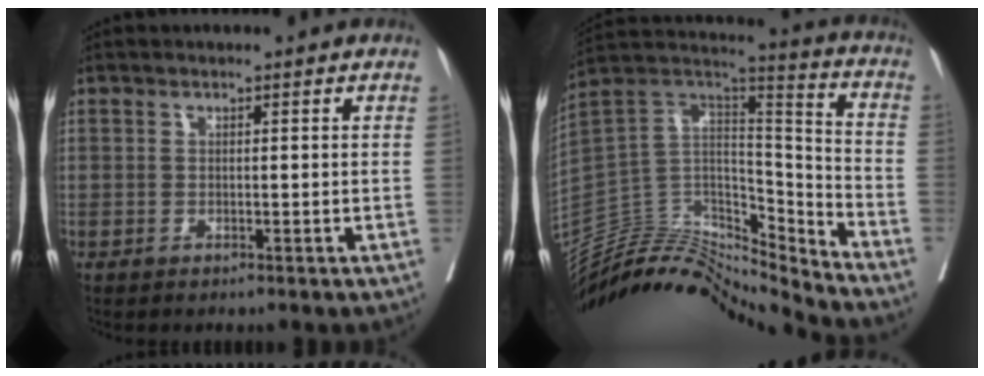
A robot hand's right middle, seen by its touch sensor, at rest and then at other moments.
{"total": 21.1, "force": [-20.6, 2.8, 3.7], "torque": [-0.060, 0.058, -0.348]}